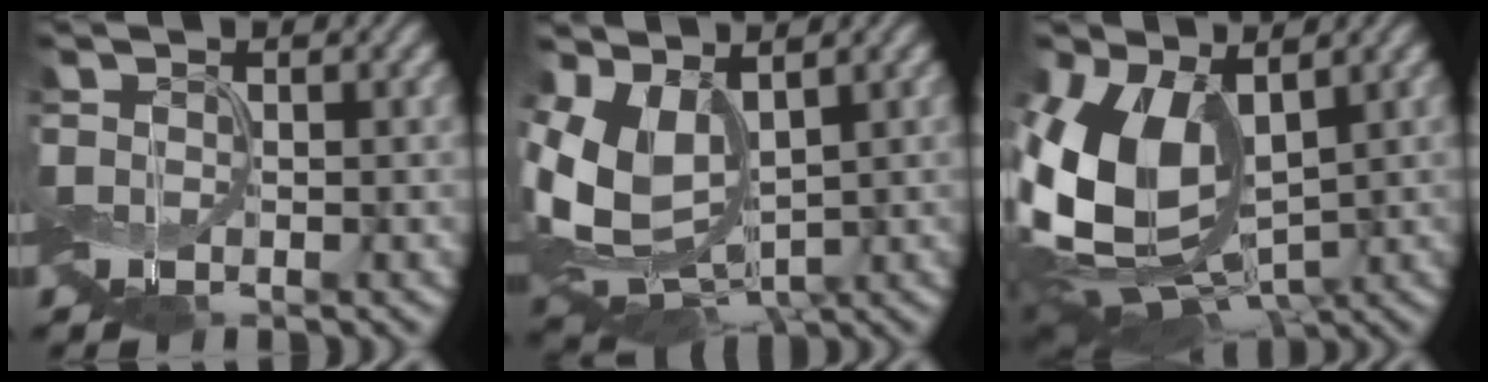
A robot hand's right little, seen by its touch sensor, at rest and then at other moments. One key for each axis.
{"total": 8.8, "fx": 1.6, "fy": 5.5, "fz": 6.7, "tx": -0.154, "ty": -0.013, "tz": 0.039}
{"total": 12.2, "fx": 0.6, "fy": 7.8, "fz": 9.4, "tx": -0.219, "ty": -0.019, "tz": 0.007}